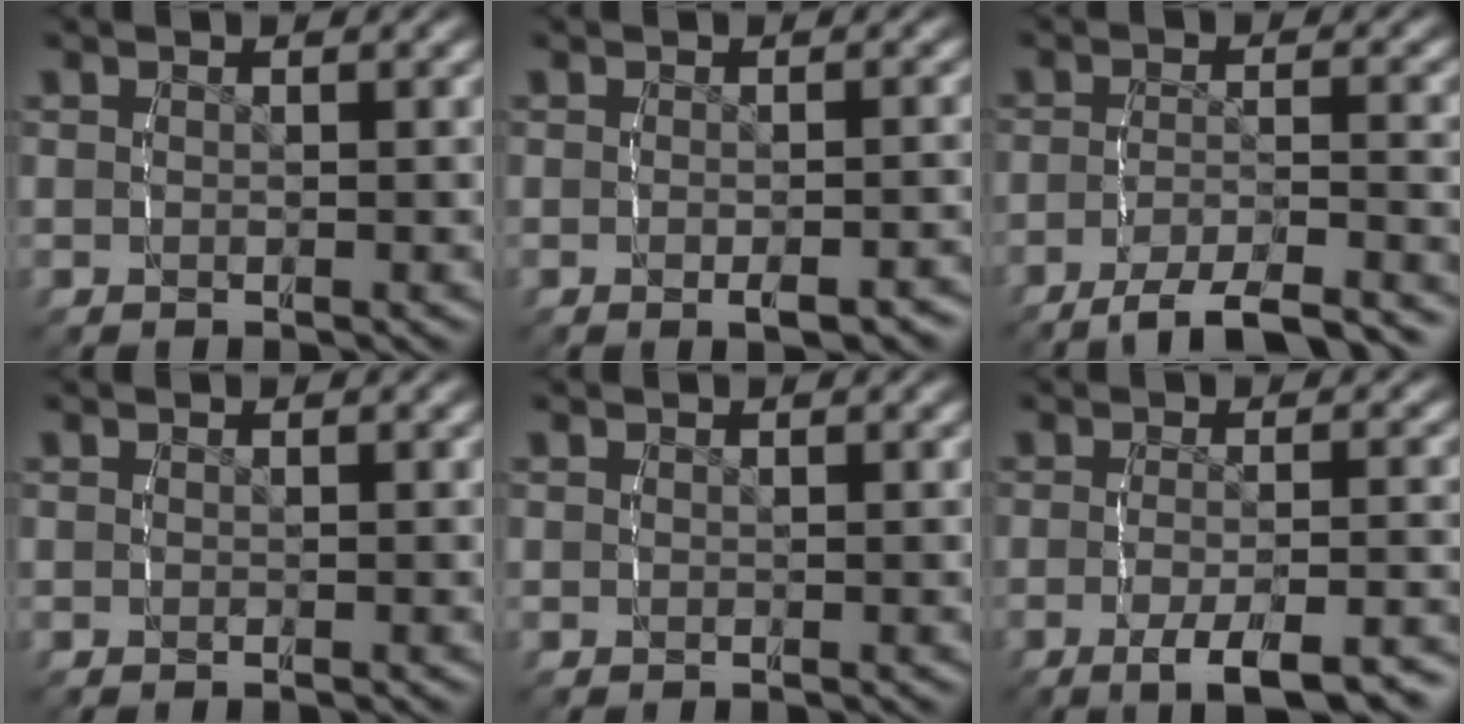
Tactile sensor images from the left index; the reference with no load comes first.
{"total": 1.7, "force": [-1.2, 0.3, 1.1], "torque": [-0.014, 0.007, -0.022]}
{"total": 8.0, "force": [-7.1, 1.4, 3.3], "torque": [-0.039, -0.014, -0.108]}
{"total": 0.0}
{"total": 0.0}
{"total": 5.8, "force": [-4.3, 1.1, 3.8], "torque": [-0.054, -0.008, -0.063]}